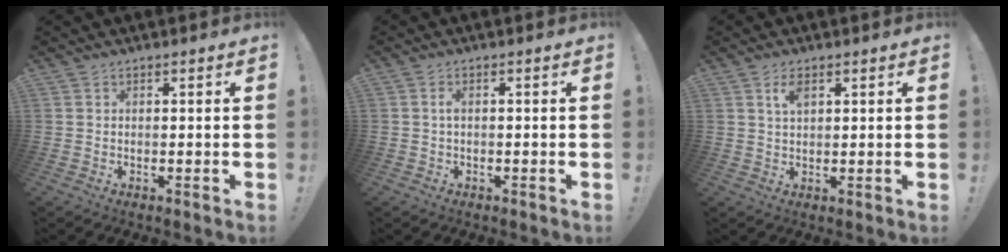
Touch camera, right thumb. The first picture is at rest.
{"total": 1.2, "force": [-0.1, 1.0, 0.6], "torque": [-0.014, 0.004, -0.003]}
{"total": 3.7, "force": [1.9, 1.8, 2.7], "torque": [-0.047, -0.001, 0.031]}